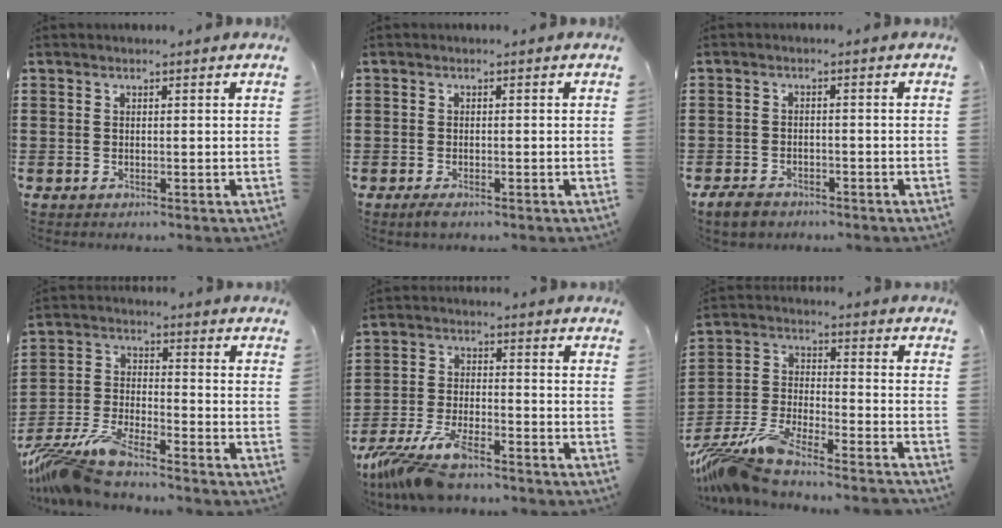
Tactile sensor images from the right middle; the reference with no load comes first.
{"total": 1.0, "force": [-0.7, 0.3, 0.7], "torque": [-0.022, -0.008, -0.014]}
{"total": 2.7, "force": [-2.2, 1.2, 0.9], "torque": [-0.034, 0.001, -0.049]}
{"total": 8.5, "force": [-7.8, 0.7, 3.3], "torque": [-0.082, -0.004, -0.157]}
{"total": 9.5, "force": [-7.7, 2.0, 5.2], "torque": [-0.118, -0.001, -0.150]}
{"total": 9.7, "force": [-9.0, 0.6, 3.6], "torque": [-0.090, -0.003, -0.183]}